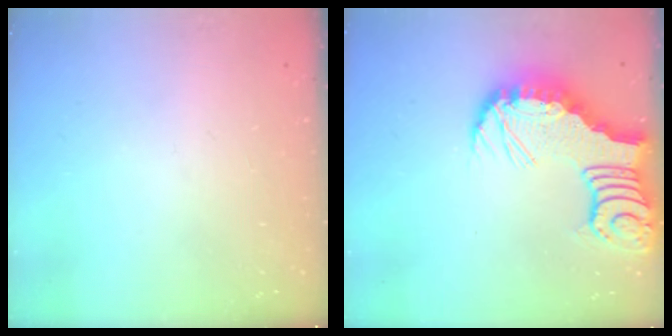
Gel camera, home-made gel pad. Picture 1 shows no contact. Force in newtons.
{"total": 7.1, "press": 7.1, "slide": 0.9}